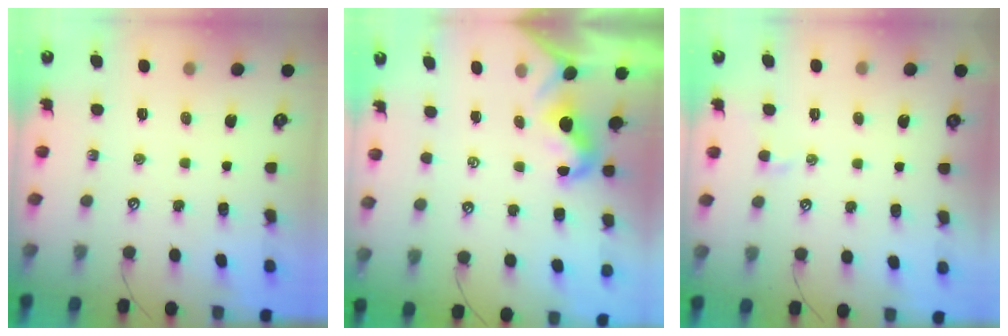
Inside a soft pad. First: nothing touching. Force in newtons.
{"total": 2.2, "press": 2.1, "slide": 0.6}
{"total": 0.7, "press": 0.6, "slide": 0.5}